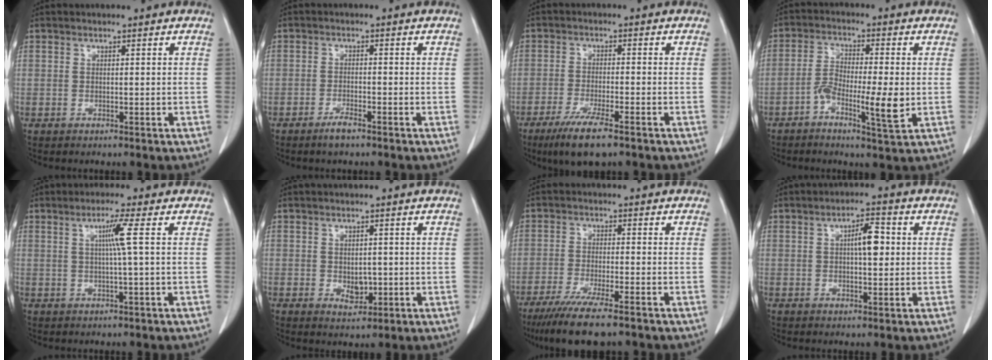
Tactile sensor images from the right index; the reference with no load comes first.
{"total": 2.4, "force": [-1.8, 0.3, 1.5], "torque": [-0.034, -0.002, -0.032]}
{"total": 7.9, "force": [-5.3, 0.9, 5.9], "torque": [-0.108, -0.020, -0.087]}
{"total": 7.5, "force": [-2.3, 1.2, 7.1], "torque": [-0.133, 0.002, -0.042]}
{"total": 3.9, "force": [0.7, -1.2, 3.6], "torque": [-0.072, 0.000, 0.015]}
{"total": 2.9, "force": [-0.4, 2.0, 2.1], "torque": [-0.030, -0.003, 0.003]}
{"total": 10.3, "force": [-7.7, 0.8, 6.8], "torque": [-0.110, -0.025, -0.123]}
{"total": 4.8, "force": [0.7, 1.4, 4.6], "torque": [-0.076, 0.009, 0.010]}